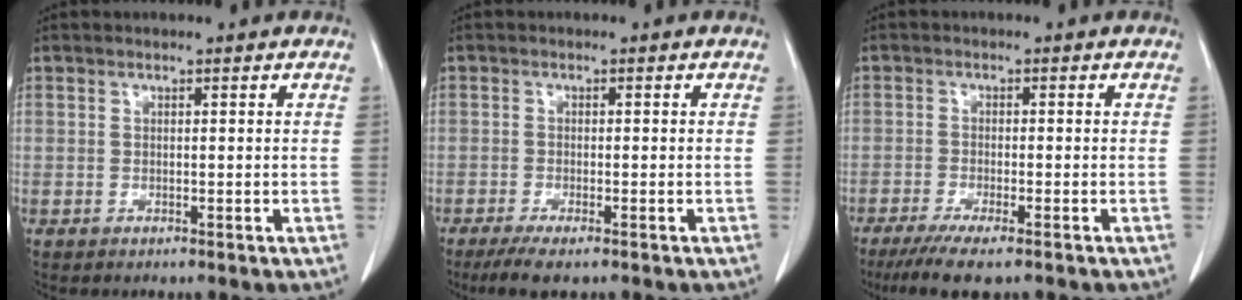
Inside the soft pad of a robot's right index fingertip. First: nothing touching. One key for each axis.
{"total": 4.6, "fx": -3.3, "fy": 0.6, "fz": 3.2, "tx": -0.057, "ty": -0.013, "tz": -0.052}
{"total": 7.4, "fx": -5.5, "fy": 0.7, "fz": 4.9, "tx": -0.079, "ty": -0.018, "tz": -0.087}